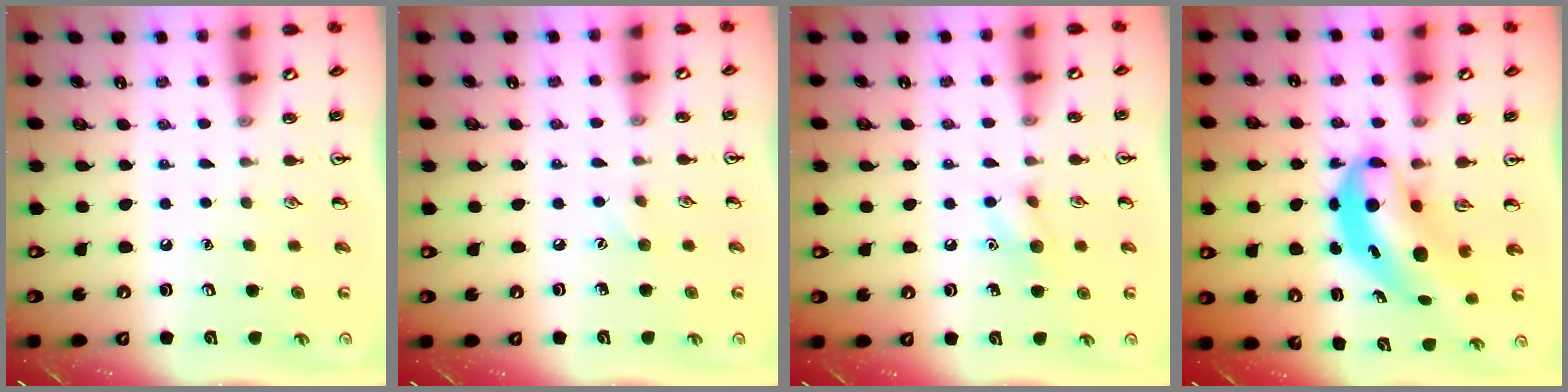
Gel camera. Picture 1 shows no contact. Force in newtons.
{"total": 3.9, "press": 3.7, "slide": 1.3}
{"total": 7.3, "press": 7.2, "slide": 1.5}
{"total": 7.9, "press": 7.7, "slide": 1.6}